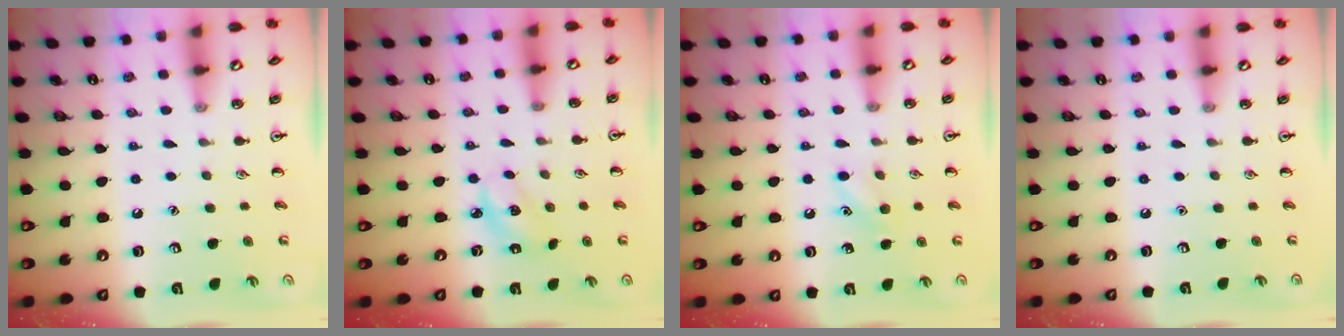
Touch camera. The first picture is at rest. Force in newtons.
{"total": 3.0, "press": 3.0, "slide": 0.5}
{"total": 6.4, "press": 6.1, "slide": 1.8}
{"total": 0.0}